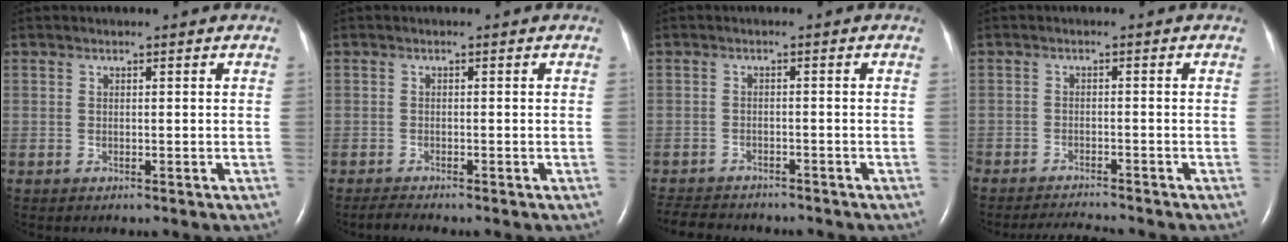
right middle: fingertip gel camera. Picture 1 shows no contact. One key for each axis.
{"total": 1.6, "fx": -1.5, "fy": -0.2, "fz": 0.5, "tx": -0.021, "ty": -0.008, "tz": -0.028}
{"total": 9.2, "fx": -8.3, "fy": 2.6, "fz": 3.1, "tx": -0.060, "ty": -0.008, "tz": -0.117}
{"total": 4.6, "fx": -4.5, "fy": -0.3, "fz": 0.9, "tx": -0.015, "ty": -0.017, "tz": -0.072}